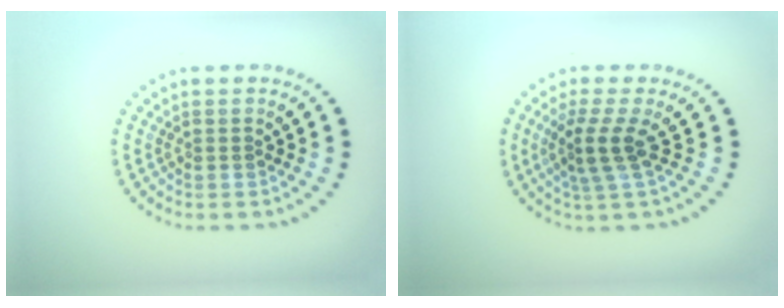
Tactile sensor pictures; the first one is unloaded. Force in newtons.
{"total": 2.9, "press": 2.0, "slide": 2.1}